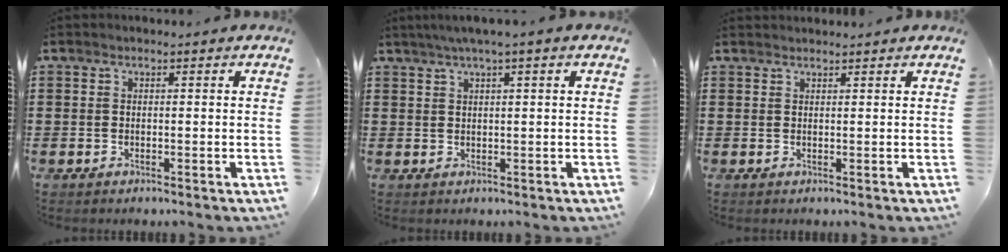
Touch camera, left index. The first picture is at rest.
{"total": 2.0, "force": [1.0, -0.1, 1.8], "torque": [-0.033, 0.002, 0.016]}
{"total": 0.9, "force": [0.9, 0.0, 0.0], "torque": [-0.001, 0.000, 0.018]}